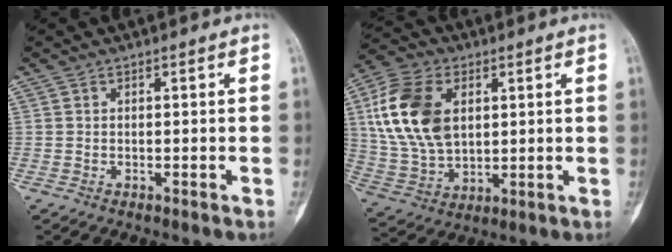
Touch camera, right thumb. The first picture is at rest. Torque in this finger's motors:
{"motor_torque": [-0.68, 2.00, 1.34, 1.02, 0.52]}